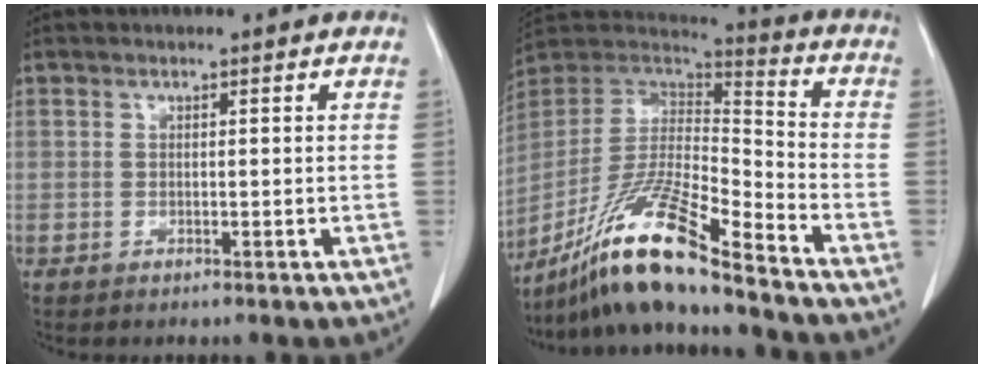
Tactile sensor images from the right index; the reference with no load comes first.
{"total": 18.3, "force": [-14.2, 0.7, 11.5], "torque": [-0.237, -0.010, -0.267]}